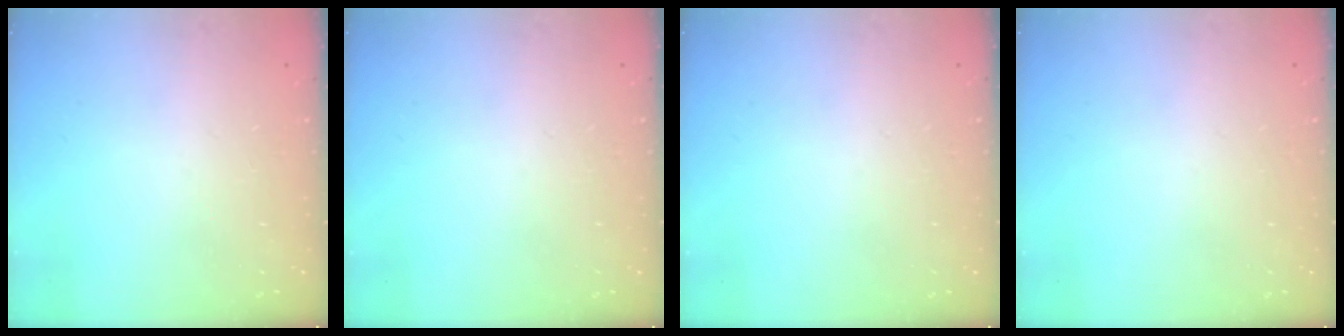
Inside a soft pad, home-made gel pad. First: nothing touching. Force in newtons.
{"total": 0.0}
{"total": 0.0}
{"total": 0.0}